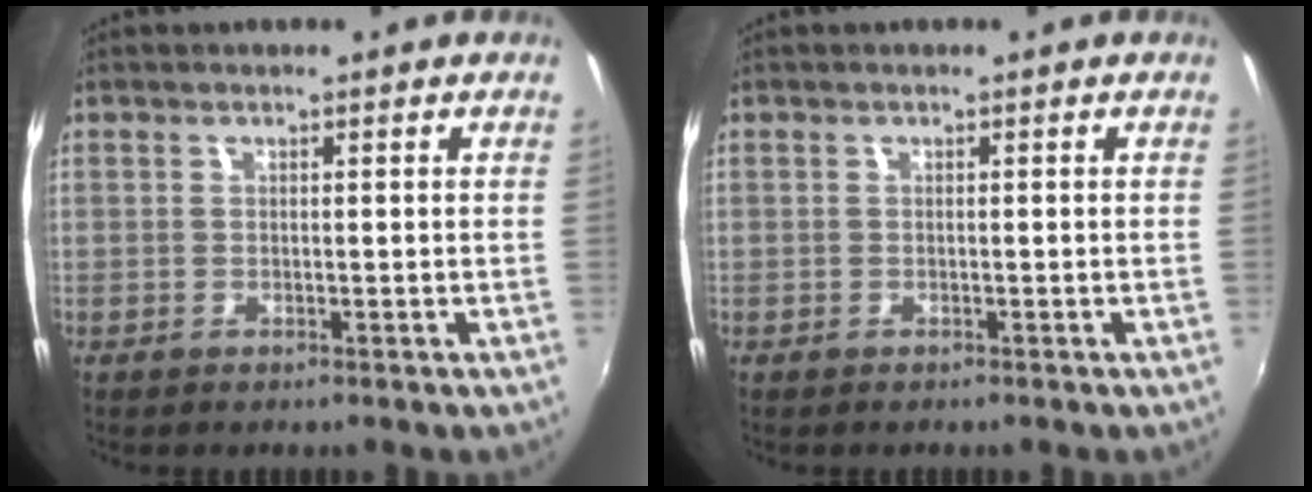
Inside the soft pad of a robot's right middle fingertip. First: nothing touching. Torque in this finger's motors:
{"motor_torque": [0.33, -0.40, -0.08, 0.00]}